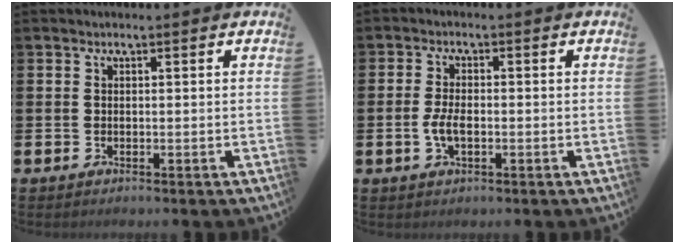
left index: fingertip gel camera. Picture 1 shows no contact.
{"total": 3.1, "force": [-0.6, 1.4, 2.7], "torque": [-0.046, 0.002, -0.013]}